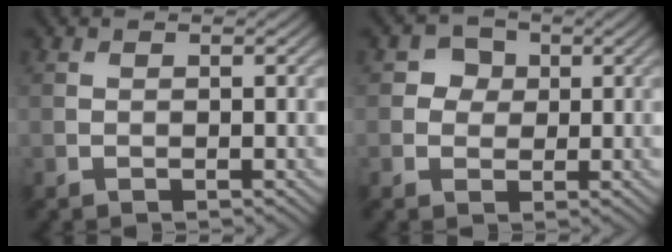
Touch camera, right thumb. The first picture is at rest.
{"total": 2.6, "force": [0.4, 2.4, 0.9], "torque": [-0.012, 0.002, 0.000]}